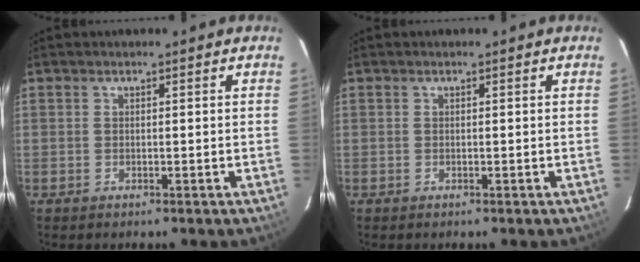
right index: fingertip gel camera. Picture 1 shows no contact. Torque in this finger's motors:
{"motor_torque": [0.03, 0.17, 0.03, 0.00]}